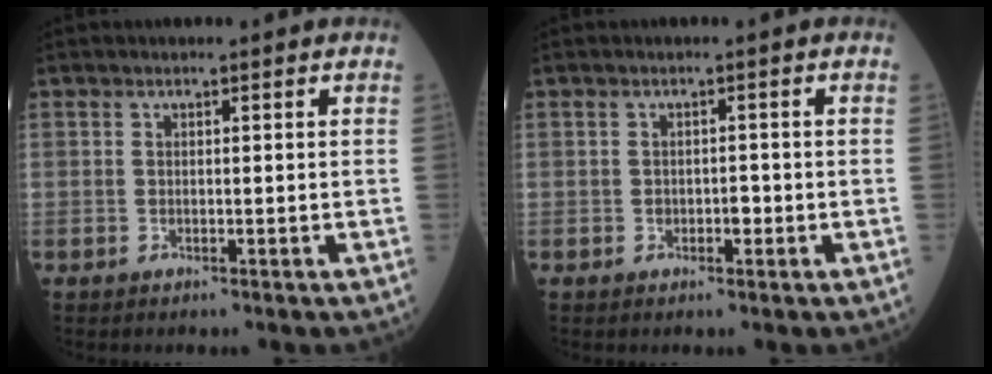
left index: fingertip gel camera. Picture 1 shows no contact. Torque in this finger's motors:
{"motor_torque": [-0.08, 0.05, -0.01, 0.00]}